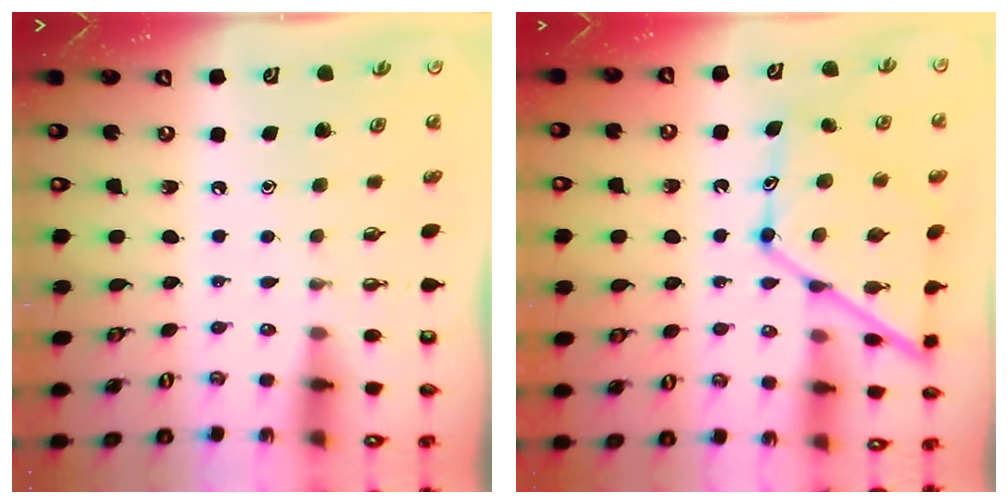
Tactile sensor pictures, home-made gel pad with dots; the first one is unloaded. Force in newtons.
{"total": 16.3, "press": 16.3, "slide": 1.3}